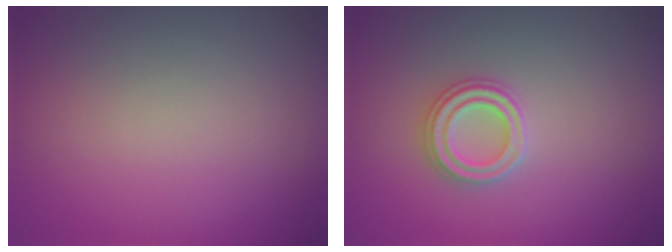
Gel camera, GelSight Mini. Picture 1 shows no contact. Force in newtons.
{"total": 2.4, "press": 2.4, "slide": 0.2}